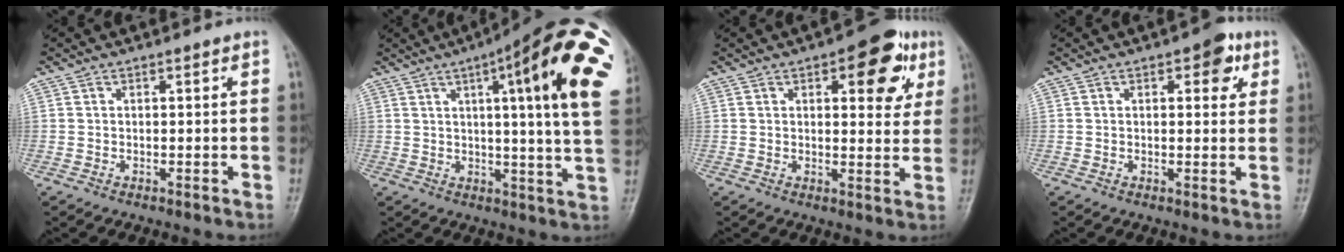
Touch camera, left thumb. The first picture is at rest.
{"total": 24.8, "force": [8.4, 4.1, 23.0], "torque": [-0.251, -0.003, 0.104]}
{"total": 10.8, "force": [4.7, 5.0, 8.4], "torque": [-0.065, -0.011, 0.052]}
{"total": 4.9, "force": [2.2, 2.5, 3.6], "torque": [-0.021, -0.003, 0.018]}